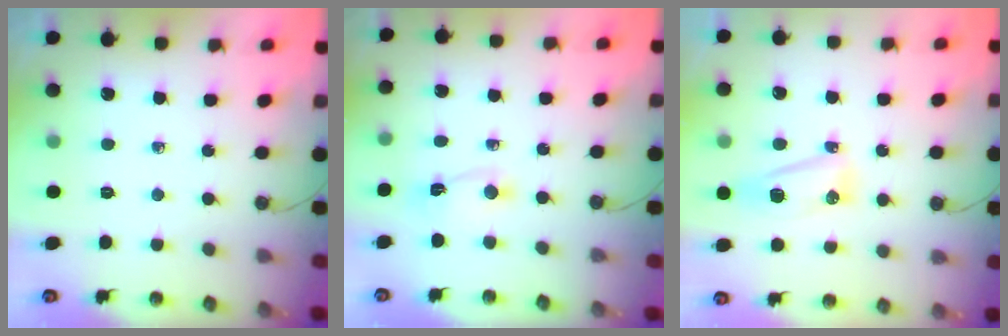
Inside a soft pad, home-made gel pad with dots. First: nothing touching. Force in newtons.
{"total": 2.3, "press": 2.3, "slide": 0.3}
{"total": 13.5, "press": 9.4, "slide": 9.7}